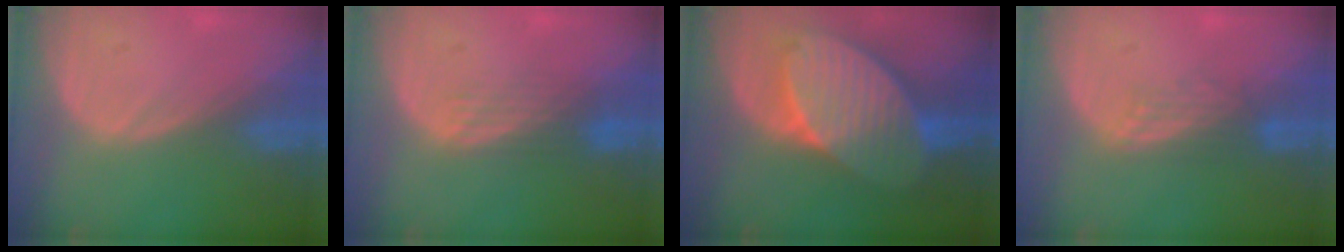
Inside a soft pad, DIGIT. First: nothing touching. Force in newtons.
{"total": 4.0, "press": 3.2, "slide": 2.3}
{"total": 10.9, "press": 10.9, "slide": 0.5}
{"total": 2.8, "press": 2.7, "slide": 0.6}